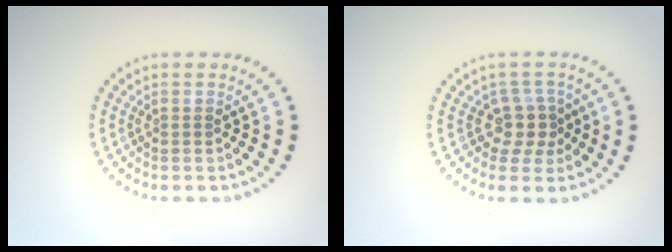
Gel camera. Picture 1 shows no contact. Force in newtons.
{"total": 2.6, "press": 2.0, "slide": 1.8}